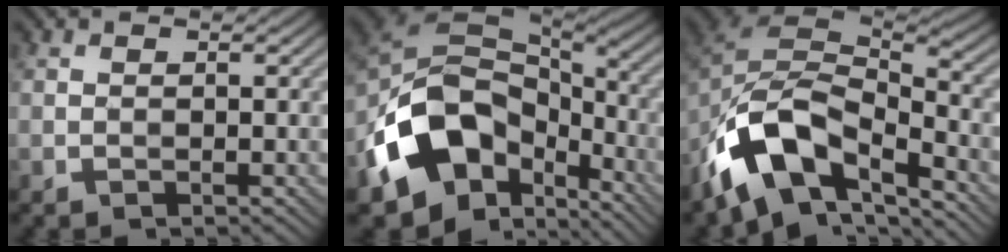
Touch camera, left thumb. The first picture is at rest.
{"total": 14.9, "force": [-6.8, 10.0, 8.7], "torque": [-0.181, -0.020, -0.125]}
{"total": 12.4, "force": [-7.5, 6.1, 7.8], "torque": [-0.161, -0.017, -0.143]}